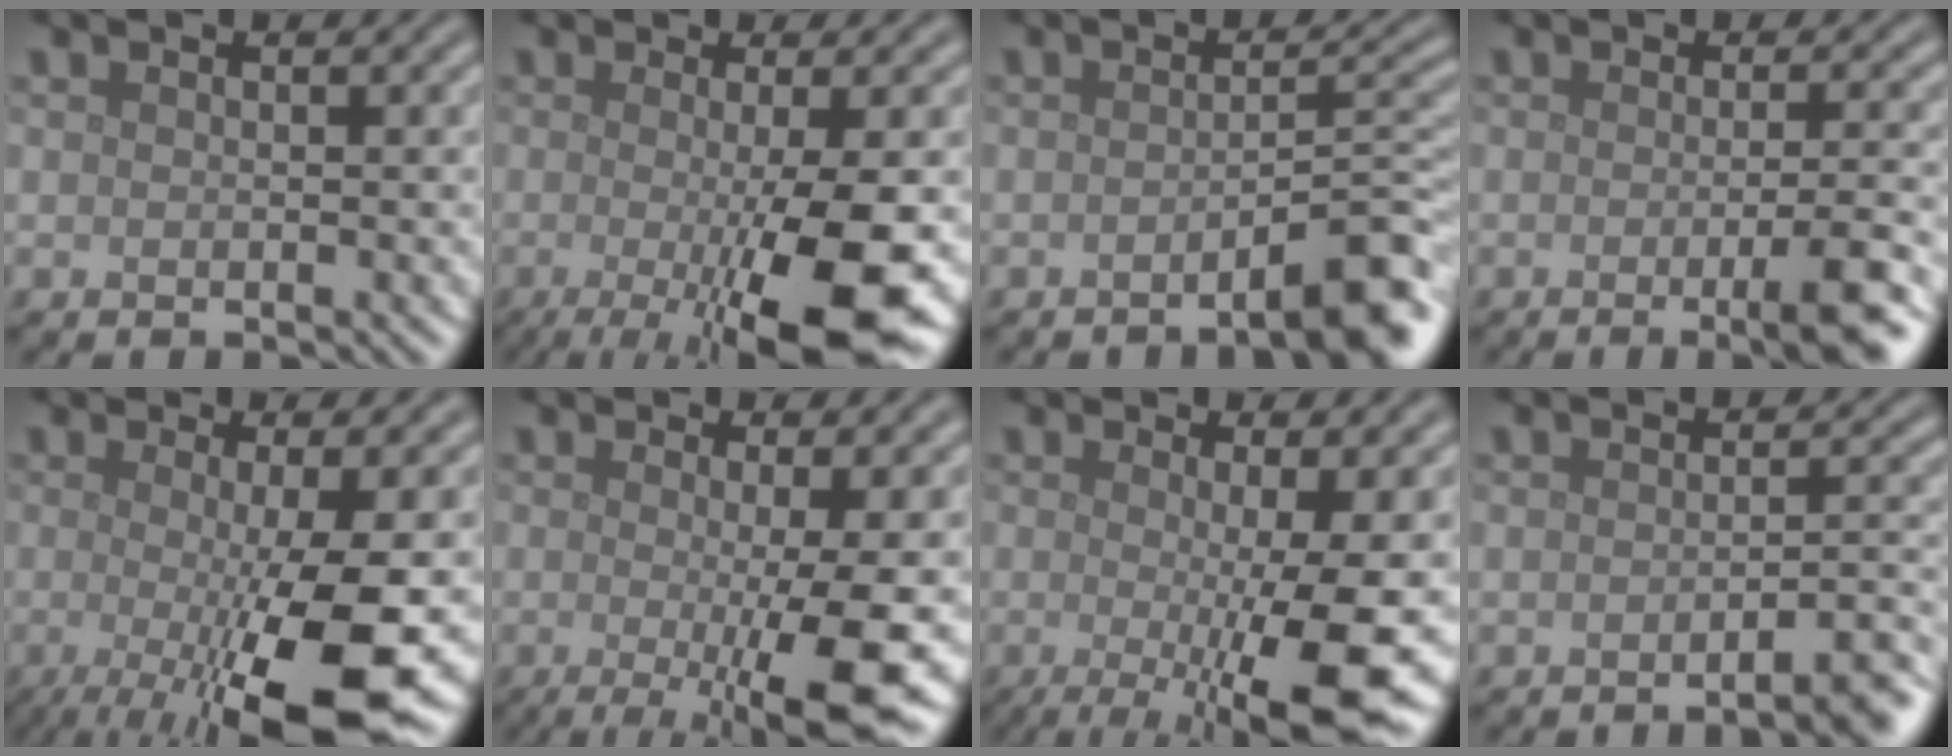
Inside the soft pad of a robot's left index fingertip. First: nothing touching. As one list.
[{"total": 10.6, "force": [-2.4, 2.4, 10.1], "torque": [-0.133, -0.023, -0.039]}, {"total": 4.9, "force": [-2.8, 0.8, 3.9], "torque": [-0.043, 0.016, -0.045]}, {"total": 5.4, "force": [-1.6, 1.2, 5.0], "torque": [-0.066, -0.008, -0.025]}, {"total": 12.5, "force": [-2.6, 3.0, 11.9], "torque": [-0.162, -0.025, -0.036]}, {"total": 9.9, "force": [-1.8, 2.1, 9.5], "torque": [-0.128, -0.019, -0.023]}, {"total": 11.1, "force": [-1.9, 2.6, 10.7], "torque": [-0.145, -0.018, -0.025]}, {"total": 3.9, "force": [-2.6, 0.7, 2.8], "torque": [-0.024, 0.011, -0.044]}]